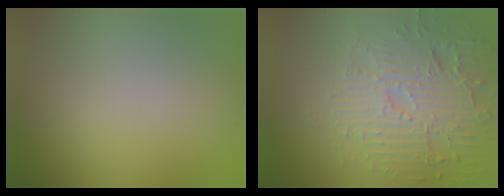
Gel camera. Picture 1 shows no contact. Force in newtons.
{"total": 4.6, "press": 4.2, "slide": 1.9}